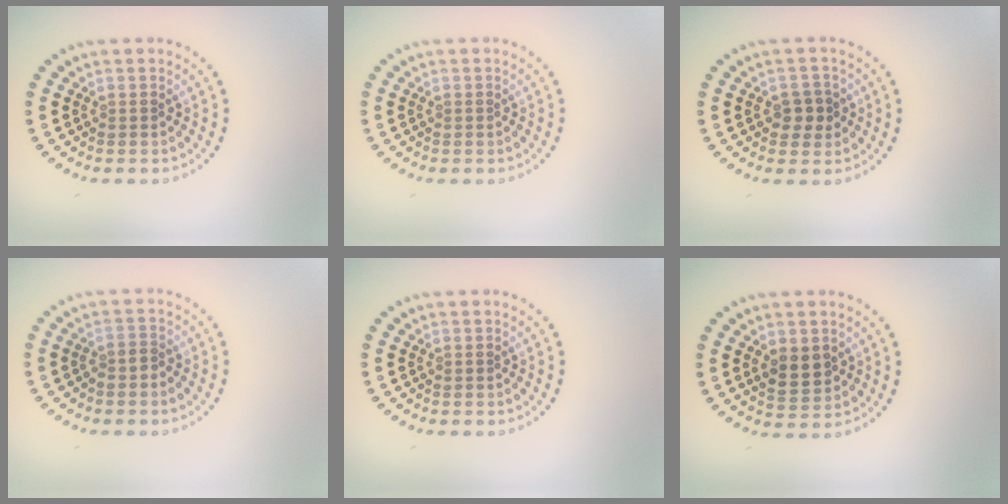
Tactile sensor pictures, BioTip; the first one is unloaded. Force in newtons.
{"total": 0.0}
{"total": 2.2, "press": 2.1, "slide": 0.4}
{"total": 1.1, "press": 0.7, "slide": 0.8}
{"total": 0.0}
{"total": 2.6, "press": 2.6, "slide": 0.5}